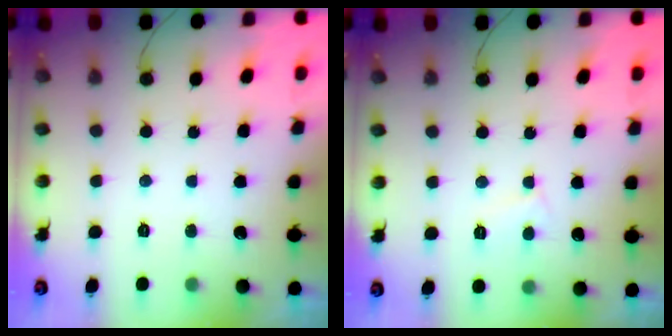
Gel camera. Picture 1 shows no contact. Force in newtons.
{"total": 3.1, "press": 3.1, "slide": 0.3}